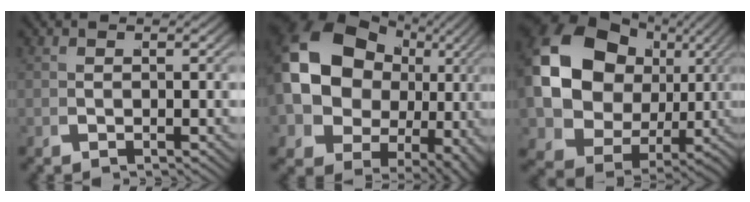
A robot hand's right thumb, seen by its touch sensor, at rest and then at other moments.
{"total": 17.3, "force": [0.8, 13.2, 11.1], "torque": [-0.249, -0.055, 0.022]}
{"total": 17.0, "force": [-0.8, 12.6, 11.4], "torque": [-0.247, -0.053, 0.002]}